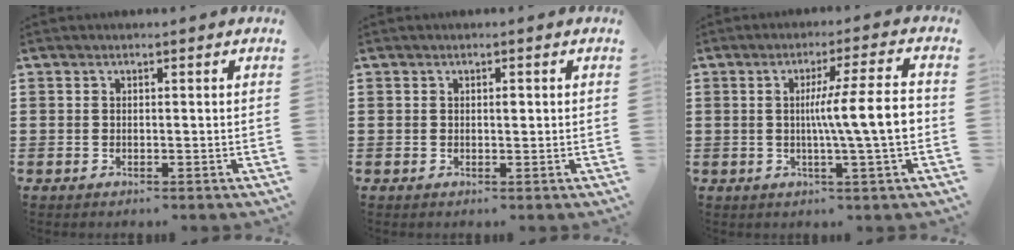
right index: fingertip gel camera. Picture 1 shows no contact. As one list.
[{"total": 0.8, "force": [0.2, 0.4, 0.7], "torque": [-0.014, 0.000, 0.003]}, {"total": 9.6, "force": [-0.2, 0.4, 9.6], "torque": [-0.153, -0.009, -0.012]}]